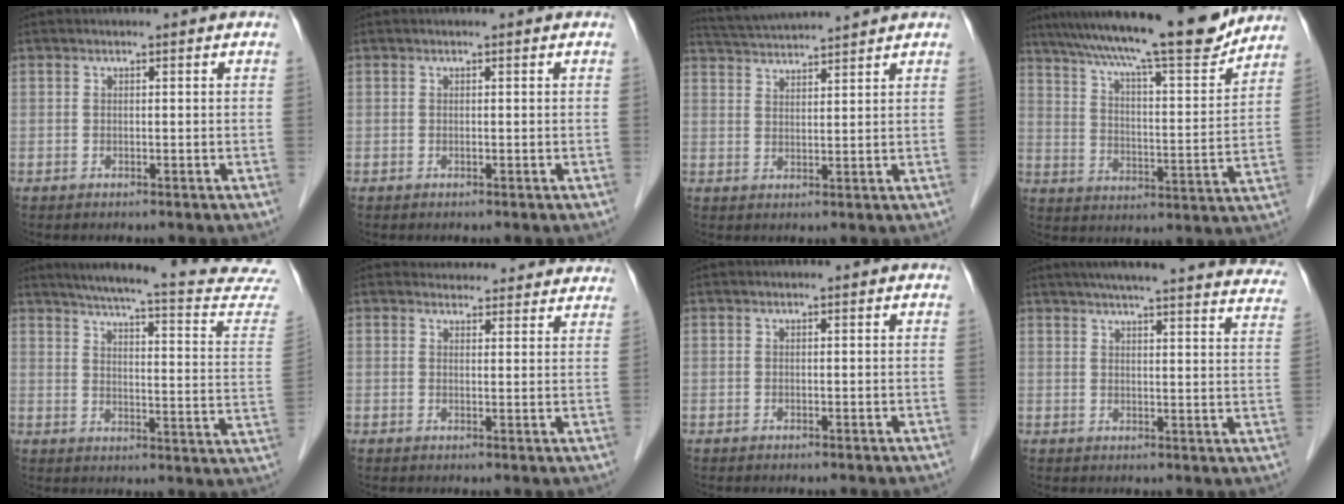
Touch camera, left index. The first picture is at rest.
{"total": 0.0}
{"total": 8.6, "force": [8.2, -1.1, 2.5], "torque": [-0.054, 0.026, 0.134]}
{"total": 20.3, "force": [17.4, 1.3, 10.4], "torque": [-0.173, 0.001, 0.261]}
{"total": 24.4, "force": [22.3, 1.0, 9.8], "torque": [-0.130, -0.070, 0.262]}
{"total": 12.2, "force": [11.6, 3.3, 1.7], "torque": [0.008, 0.011, 0.119]}
{"total": 0.0}
{"total": 29.0, "force": [26.2, 2.2, 12.2], "torque": [-0.181, -0.042, 0.303]}